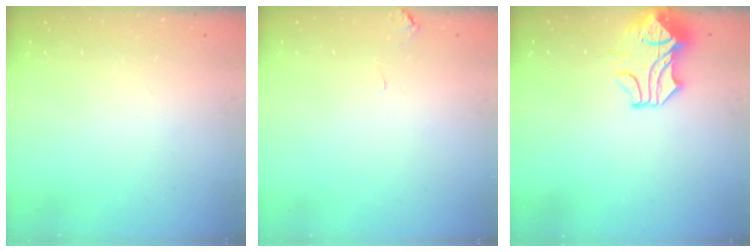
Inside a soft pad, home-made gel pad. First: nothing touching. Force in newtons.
{"total": 0.5, "press": 0.3, "slide": 0.5}
{"total": 1.6, "press": 0.9, "slide": 1.3}